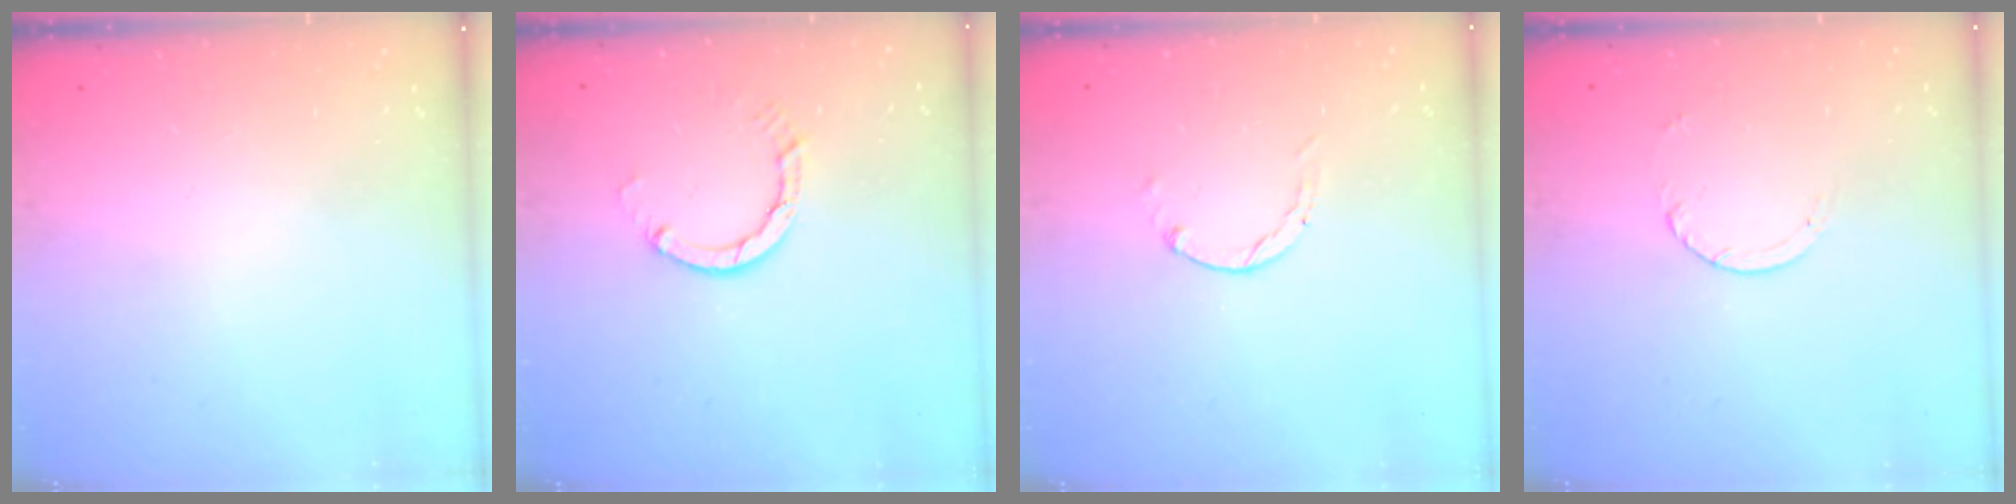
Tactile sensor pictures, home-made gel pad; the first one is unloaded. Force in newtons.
{"total": 3.9, "press": 3.9, "slide": 0.4}
{"total": 0.7, "press": 0.6, "slide": 0.2}
{"total": 2.5, "press": 2.4, "slide": 0.2}